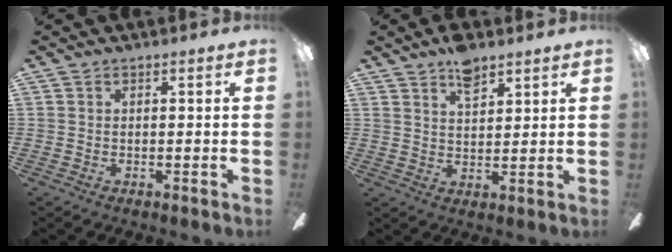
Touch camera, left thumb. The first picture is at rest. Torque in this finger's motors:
{"motor_torque": [0.67, 0.25, 0.43, -0.48, 0.05]}